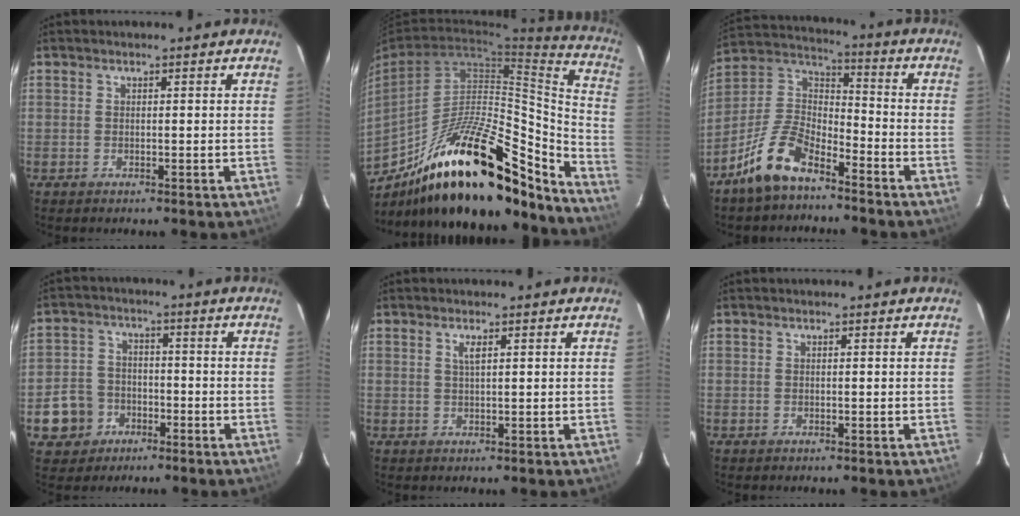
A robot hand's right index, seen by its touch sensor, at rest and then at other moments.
{"total": 27.8, "force": [-19.8, 8.7, 17.5], "torque": [-0.254, 0.001, -0.311]}
{"total": 12.2, "force": [-8.4, 5.2, 7.2], "torque": [-0.163, 0.022, -0.164]}
{"total": 7.9, "force": [-3.4, 6.9, 1.8], "torque": [-0.062, 0.022, -0.052]}
{"total": 1.6, "force": [0.9, 0.3, 1.3], "torque": [-0.023, 0.004, 0.016]}
{"total": 0.0}